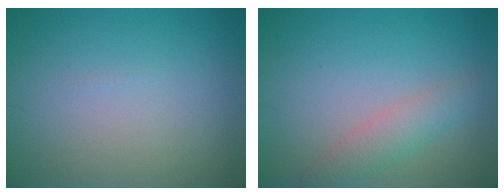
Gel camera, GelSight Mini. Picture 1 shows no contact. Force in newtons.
{"total": 2.6, "press": 2.6, "slide": 0.1}